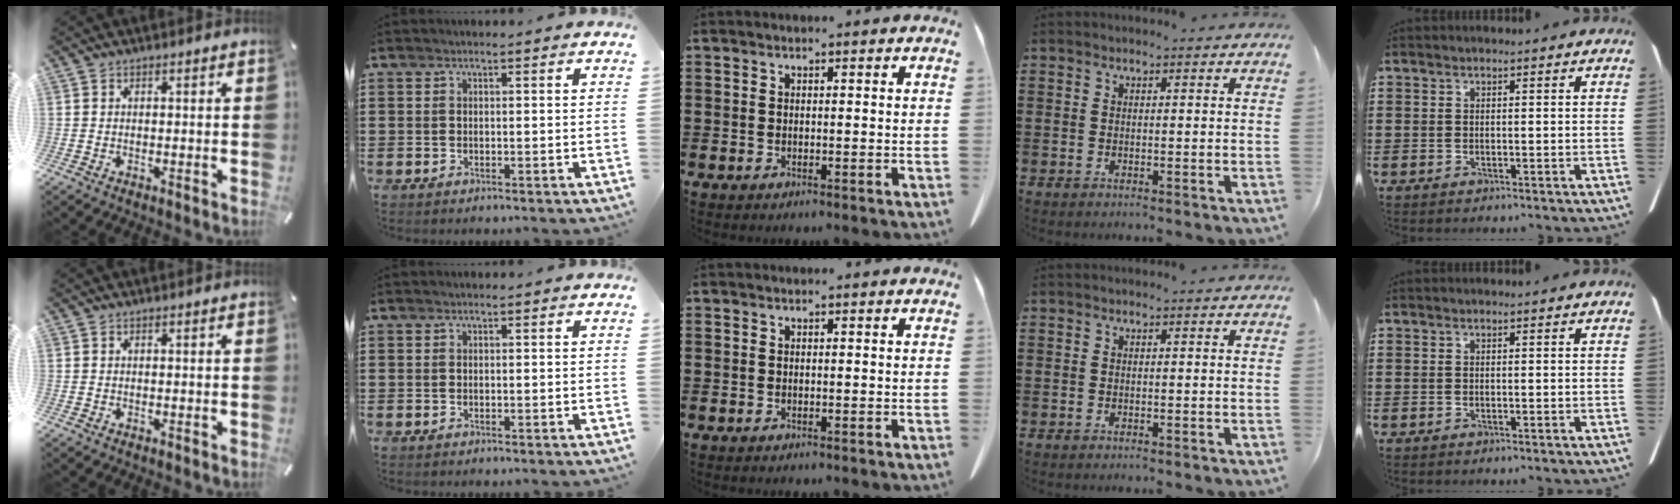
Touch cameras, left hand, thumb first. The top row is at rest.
{}